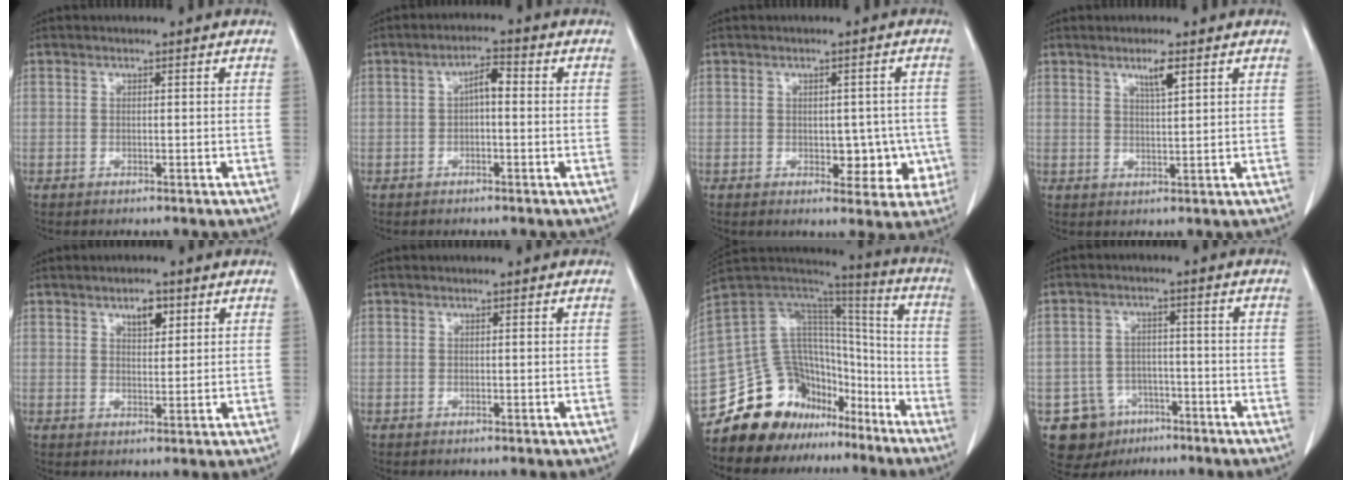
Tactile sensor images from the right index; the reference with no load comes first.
{"total": 3.2, "force": [0.1, 1.1, 3.0], "torque": [-0.051, 0.014, -0.001]}
{"total": 5.7, "force": [-1.0, 3.7, 4.2], "torque": [-0.029, 0.013, -0.006]}
{"total": 3.0, "force": [1.8, 0.1, 2.5], "torque": [-0.046, -0.004, 0.032]}
{"total": 3.4, "force": [1.9, 1.5, 2.4], "torque": [-0.037, -0.002, 0.033]}
{"total": 0.0}
{"total": 19.4, "force": [-14.1, 11.3, 6.9], "torque": [-0.118, 0.087, -0.229]}
{"total": 7.8, "force": [-4.1, 6.6, 1.0], "torque": [-0.020, 0.012, -0.053]}